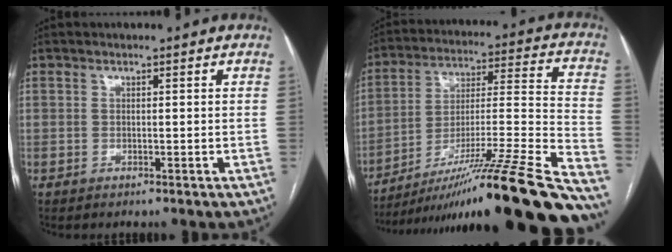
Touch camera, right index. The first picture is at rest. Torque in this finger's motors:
{"motor_torque": [2.14, 0.00, 0.95, 0.21]}